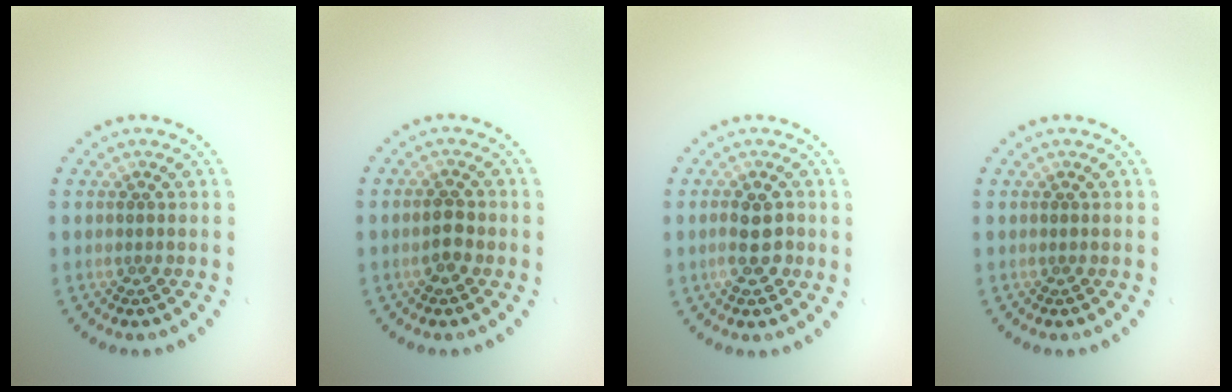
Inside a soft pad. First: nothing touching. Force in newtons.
{"total": 1.9, "press": 1.9, "slide": 0.1}
{"total": 2.8, "press": 2.8, "slide": 0.4}
{"total": 0.0}